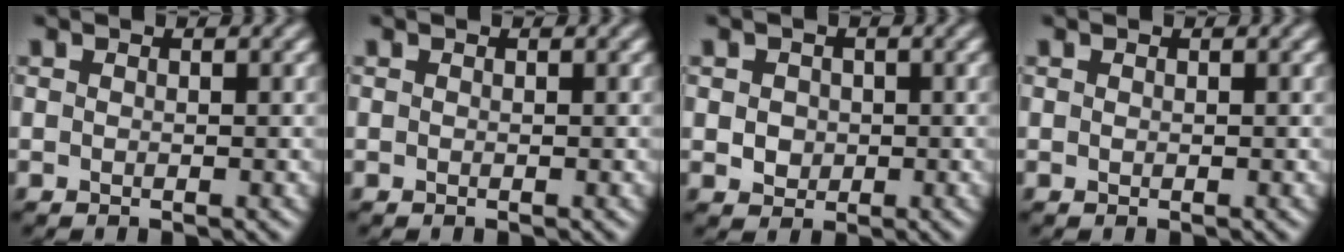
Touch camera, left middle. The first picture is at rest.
{"total": 0.0}
{"total": 2.2, "force": [0.2, 1.9, 1.1], "torque": [-0.015, 0.008, 0.002]}
{"total": 0.0}